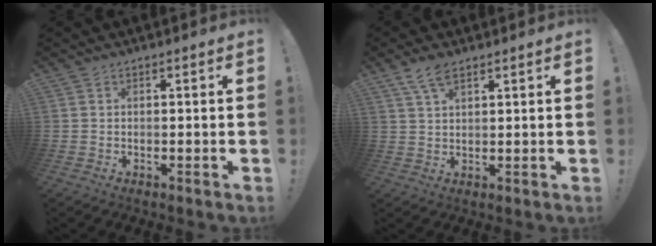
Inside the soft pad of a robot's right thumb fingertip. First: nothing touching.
{"total": 5.7, "force": [3.7, 2.2, 3.7], "torque": [-0.061, -0.016, 0.067]}